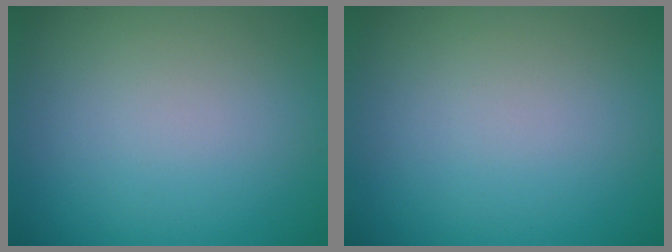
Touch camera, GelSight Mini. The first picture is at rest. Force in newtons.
{"total": 0.0}